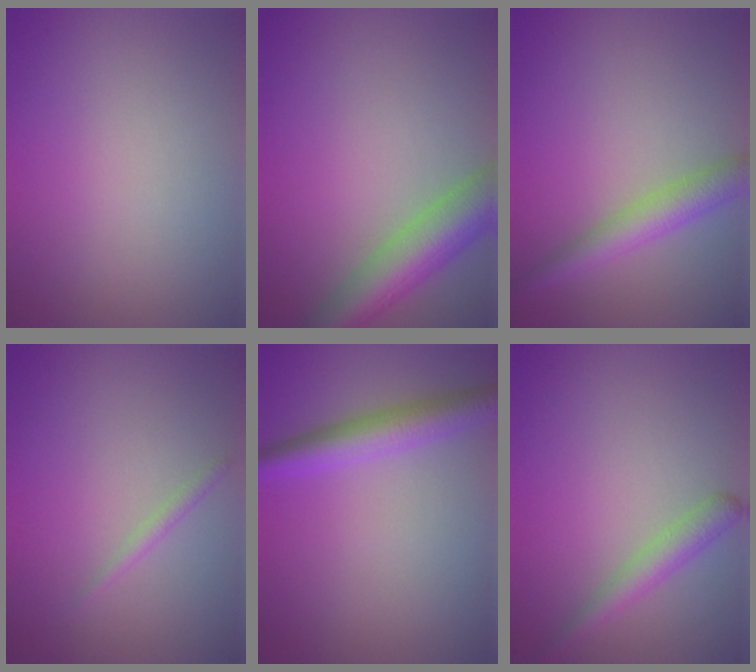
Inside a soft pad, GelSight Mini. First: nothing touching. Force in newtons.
{"total": 6.9, "press": 6.9, "slide": 0.3}
{"total": 3.6, "press": 3.6, "slide": 0.1}
{"total": 0.9, "press": 0.9, "slide": 0.1}
{"total": 3.8, "press": 3.8, "slide": 0.2}
{"total": 2.5, "press": 2.5, "slide": 0.1}